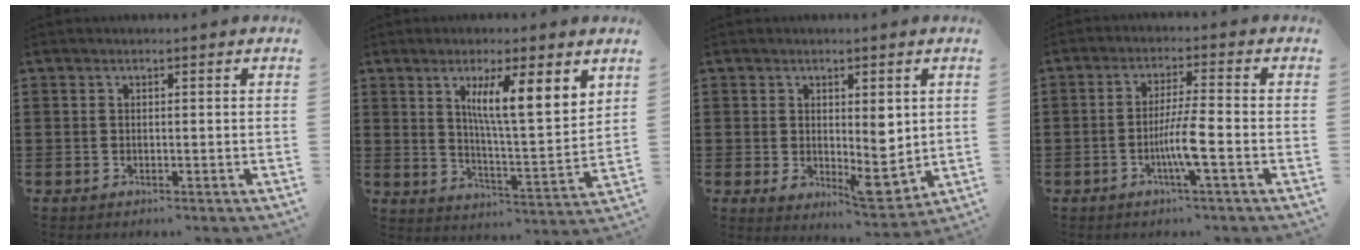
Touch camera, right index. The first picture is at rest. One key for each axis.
{"total": 8.1, "fx": 4.0, "fy": 1.3, "fz": 6.9, "tx": -0.128, "ty": -0.014, "tz": 0.063}
{"total": 5.5, "fx": 1.0, "fy": 3.3, "fz": 4.3, "tx": -0.058, "ty": -0.009, "tz": 0.015}
{"total": 5.7, "fx": -2.0, "fy": -0.1, "fz": 5.4, "tx": -0.106, "ty": -0.012, "tz": -0.041}